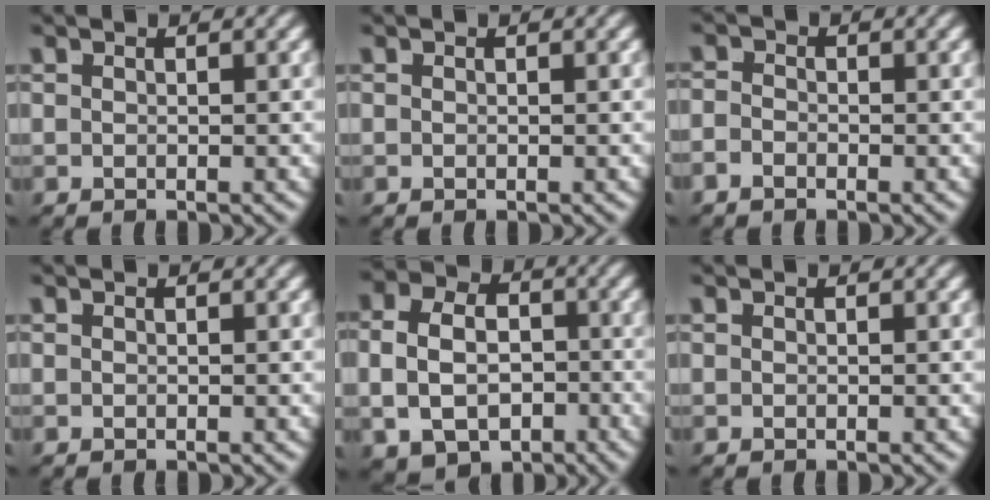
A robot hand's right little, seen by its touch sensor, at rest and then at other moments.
{"total": 0.0}
{"total": 1.4, "force": [-1.2, 0.6, 0.3], "torque": [-0.001, -0.011, -0.021]}
{"total": 0.0}
{"total": 7.3, "force": [-2.1, 5.6, 4.3], "torque": [-0.067, -0.025, -0.026]}
{"total": 0.0}